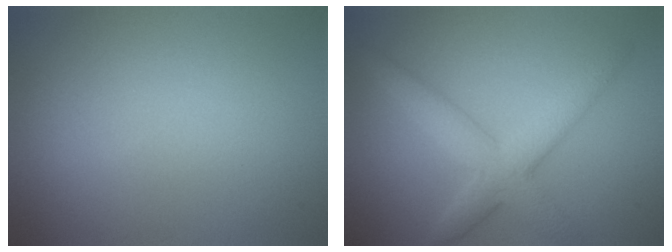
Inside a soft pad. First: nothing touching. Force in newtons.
{"total": 4.6, "press": 4.6, "slide": 0.1}